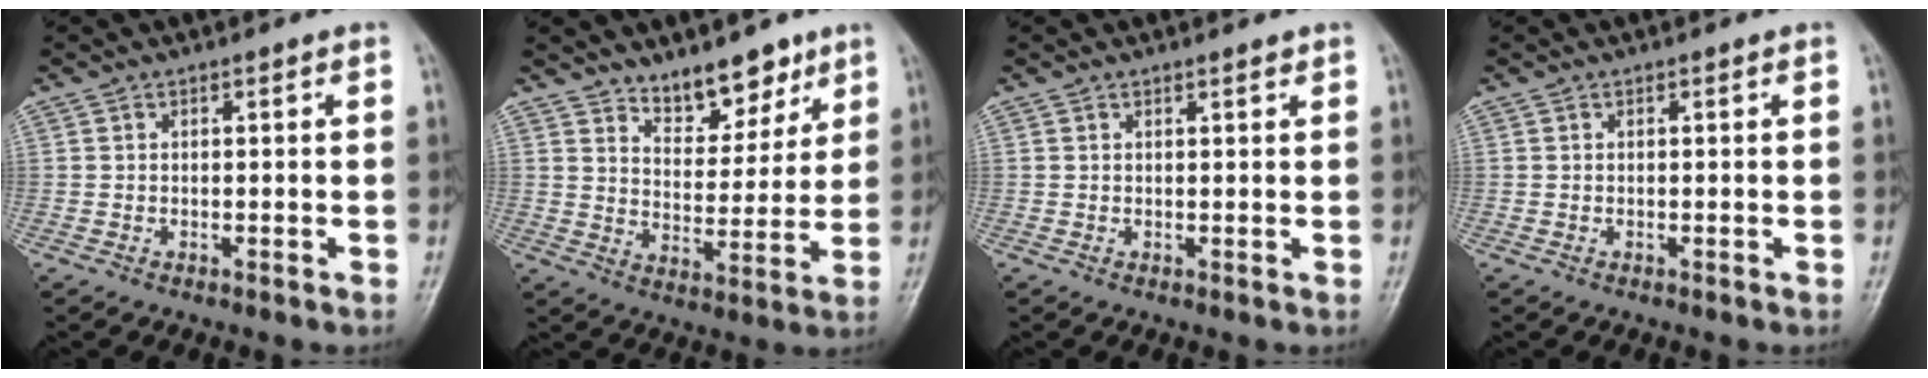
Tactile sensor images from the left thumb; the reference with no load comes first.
{"total": 9.2, "force": [7.0, 4.5, 4.0], "torque": [-0.025, -0.052, 0.117]}
{"total": 1.0, "force": [0.8, 0.3, 0.4], "torque": [-0.007, -0.005, 0.011]}
{"total": 0.0}